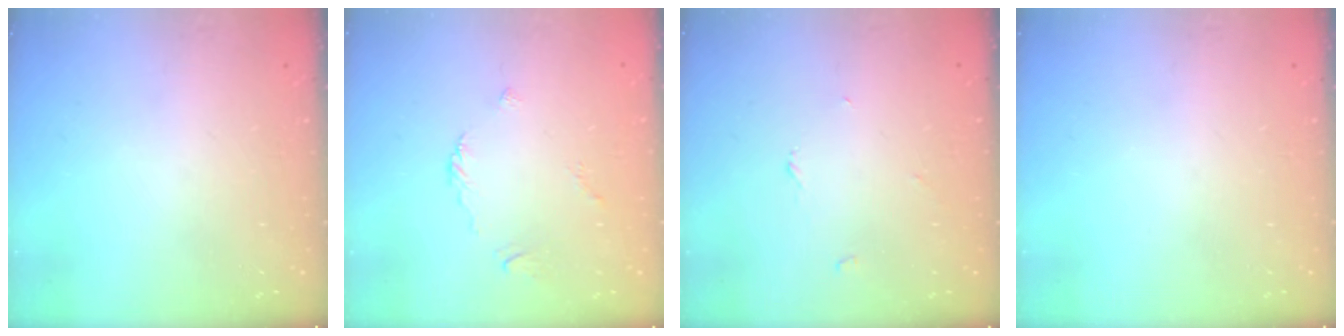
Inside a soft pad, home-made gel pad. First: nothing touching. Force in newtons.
{"total": 2.7, "press": 2.6, "slide": 0.6}
{"total": 2.7, "press": 2.7, "slide": 0.3}
{"total": 0.0}